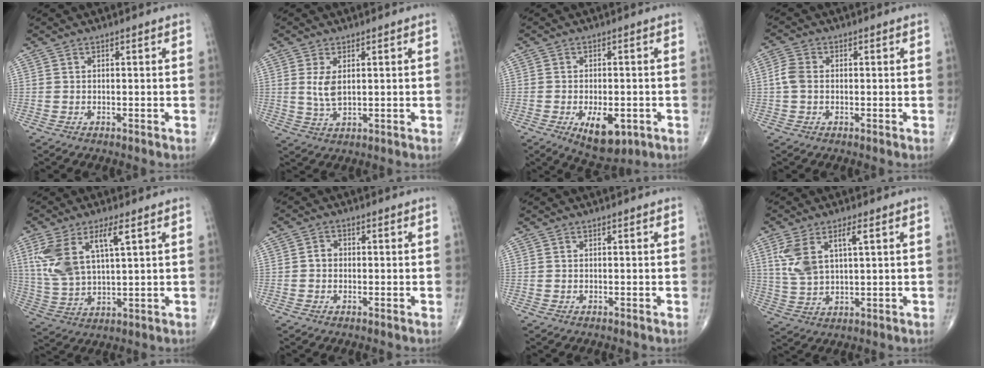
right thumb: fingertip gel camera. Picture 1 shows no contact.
{"total": 4.1, "force": [0.9, 2.0, 3.5], "torque": [-0.068, -0.010, 0.026]}
{"total": 8.7, "force": [-3.1, 4.3, 6.8], "torque": [-0.093, 0.000, -0.033]}
{"total": 3.4, "force": [-0.1, 2.4, 2.4], "torque": [-0.054, 0.008, -0.009]}
{"total": 12.3, "force": [4.8, 5.0, 10.2], "torque": [-0.213, -0.009, 0.102]}
{"total": 2.0, "force": [-0.2, 1.7, 1.0], "torque": [-0.008, 0.009, -0.007]}
{"total": 0.0}
{"total": 8.9, "force": [3.1, 3.8, 7.4], "torque": [-0.155, 0.000, 0.068]}